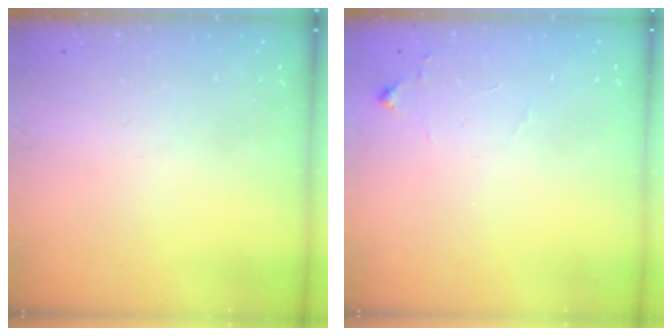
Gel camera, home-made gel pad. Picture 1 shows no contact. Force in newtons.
{"total": 6.7, "press": 6.7, "slide": 0.9}